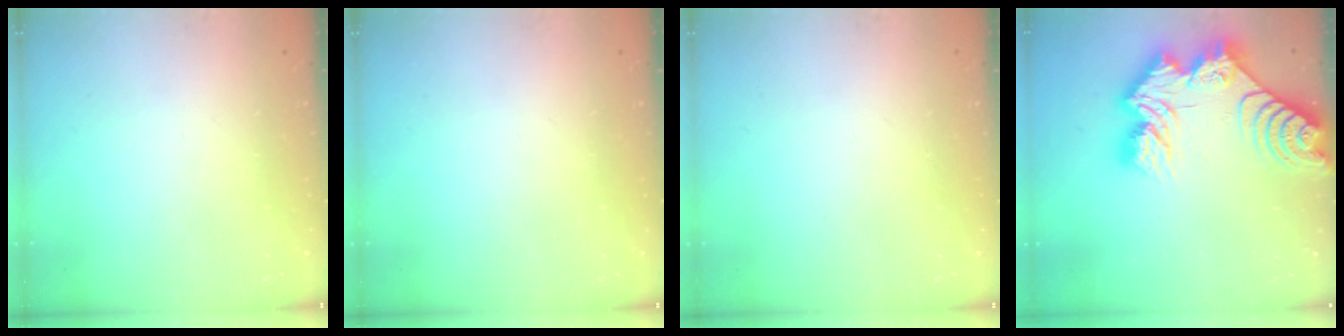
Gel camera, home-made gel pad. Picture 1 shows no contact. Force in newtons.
{"total": 0.0}
{"total": 0.0}
{"total": 17.3, "press": 17.2, "slide": 1.7}